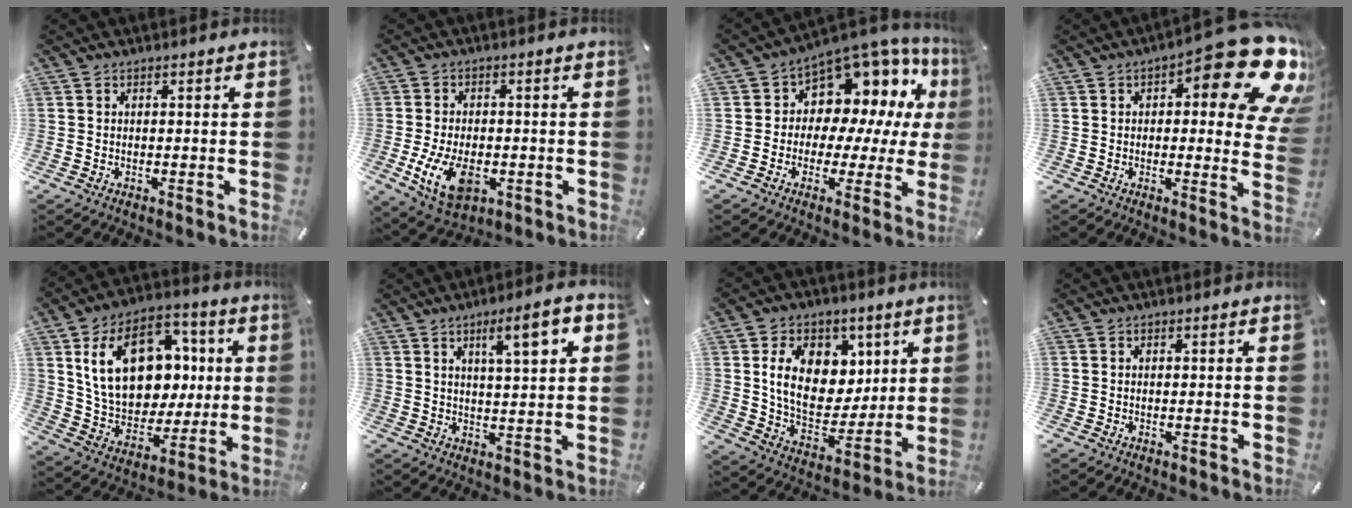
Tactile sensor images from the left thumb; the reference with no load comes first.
{"total": 11.0, "force": [-2.8, 6.8, 8.1], "torque": [-0.163, -0.006, -0.050]}
{"total": 9.0, "force": [5.0, 6.8, 3.3], "torque": [-0.059, -0.066, 0.094]}
{"total": 20.2, "force": [9.9, 7.3, 16.0], "torque": [-0.204, -0.074, 0.159]}
{"total": 20.6, "force": [4.4, 15.3, 13.0], "torque": [-0.234, -0.004, 0.085]}
{"total": 10.0, "force": [4.4, 2.4, 8.6], "torque": [-0.126, -0.014, 0.064]}
{"total": 14.9, "force": [5.1, 11.4, 8.2], "torque": [-0.127, -0.014, 0.099]}
{"total": 0.0}